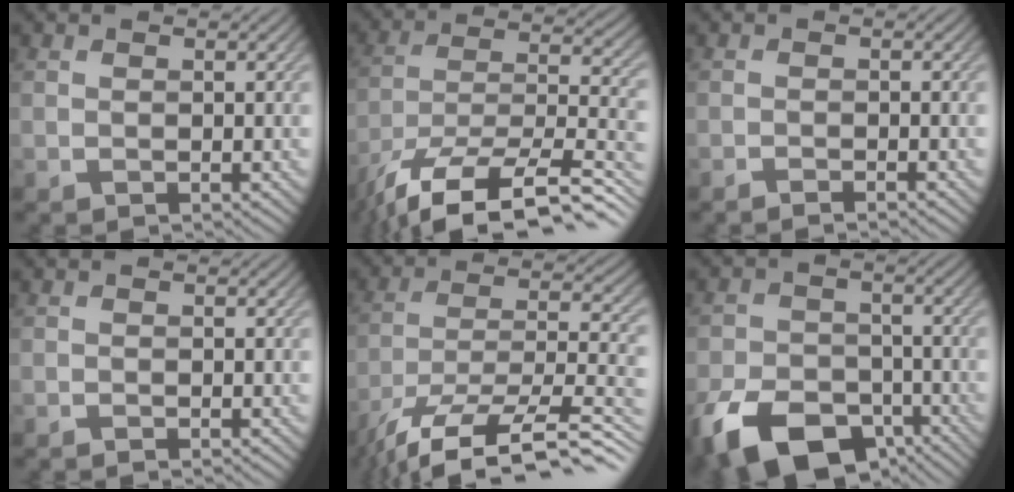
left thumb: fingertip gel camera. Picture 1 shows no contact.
{"total": 16.3, "force": [-11.6, 5.4, 10.1], "torque": [-0.207, -0.022, -0.185]}
{"total": 1.0, "force": [-0.9, 0.0, 0.5], "torque": [-0.006, 0.000, -0.018]}
{"total": 0.0}
{"total": 14.7, "force": [-10.6, 4.3, 9.3], "torque": [-0.191, -0.007, -0.178]}
{"total": 12.6, "force": [-7.4, 7.6, 6.9], "torque": [-0.148, -0.035, -0.130]}